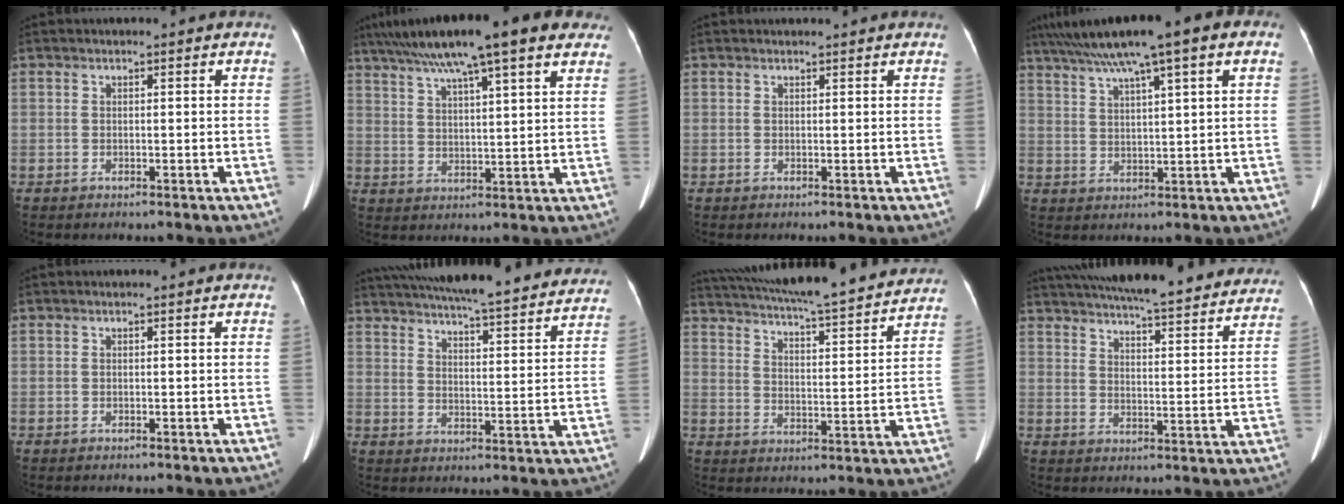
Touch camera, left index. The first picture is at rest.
{"total": 19.4, "force": [14.1, 2.7, 13.0], "torque": [-0.216, 0.053, 0.199]}
{"total": 1.5, "force": [1.5, 0.0, 0.3], "torque": [-0.007, 0.015, 0.022]}
{"total": 13.0, "force": [8.3, 1.4, 9.9], "torque": [-0.164, 0.050, 0.125]}
{"total": 0.0}
{"total": 31.3, "force": [28.0, 4.3, 13.3], "torque": [-0.221, -0.028, 0.351]}
{"total": 25.3, "force": [22.7, 2.6, 10.8], "torque": [-0.185, -0.006, 0.306]}
{"total": 30.9, "force": [27.5, 4.9, 13.3], "torque": [-0.219, -0.026, 0.342]}